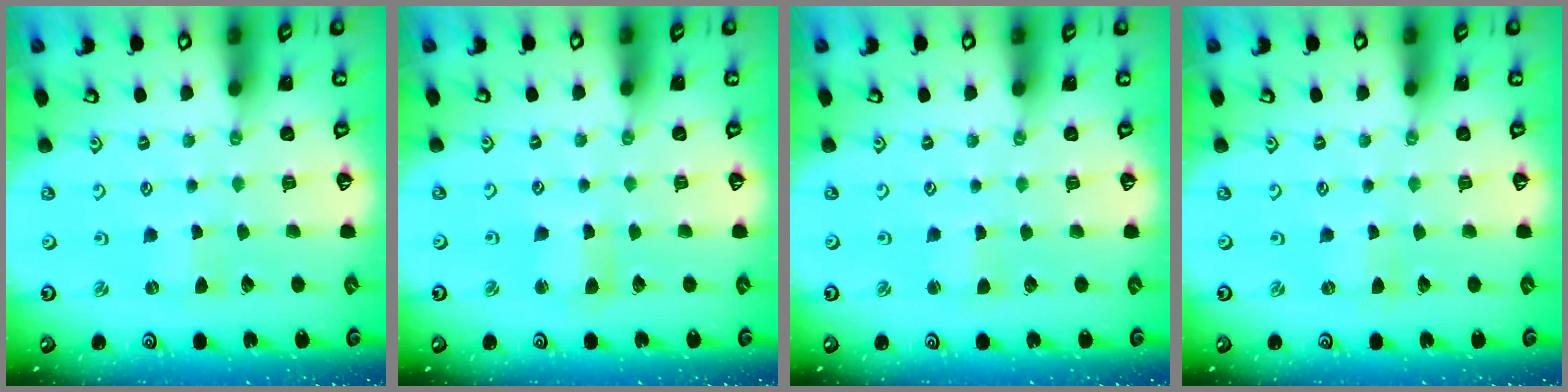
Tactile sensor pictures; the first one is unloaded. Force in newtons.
{"total": 2.9, "press": 2.9, "slide": 0.3}
{"total": 2.0, "press": 2.0, "slide": 0.3}
{"total": 0.6, "press": 0.6, "slide": 0.1}